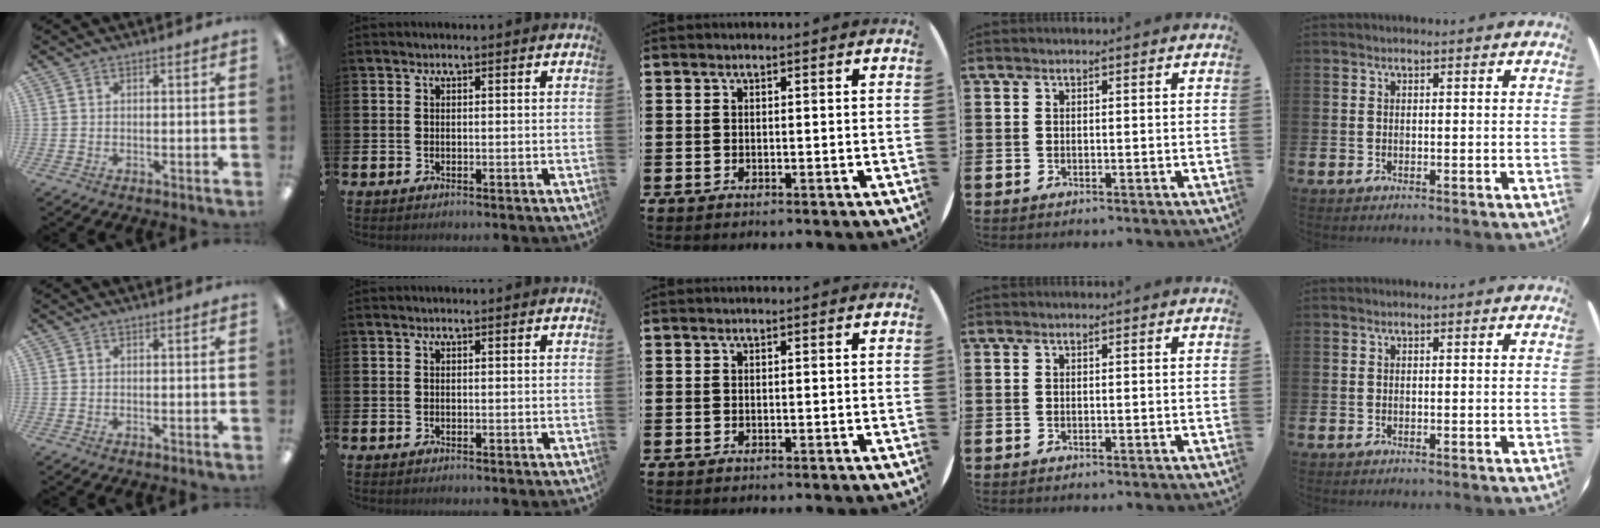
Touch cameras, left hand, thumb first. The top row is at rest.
{}